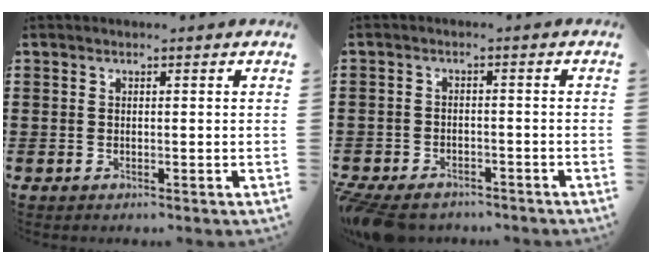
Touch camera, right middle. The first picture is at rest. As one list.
[{"total": 3.7, "force": [-3.4, 1.3, 0.8], "torque": [-0.030, 0.000, -0.074]}]